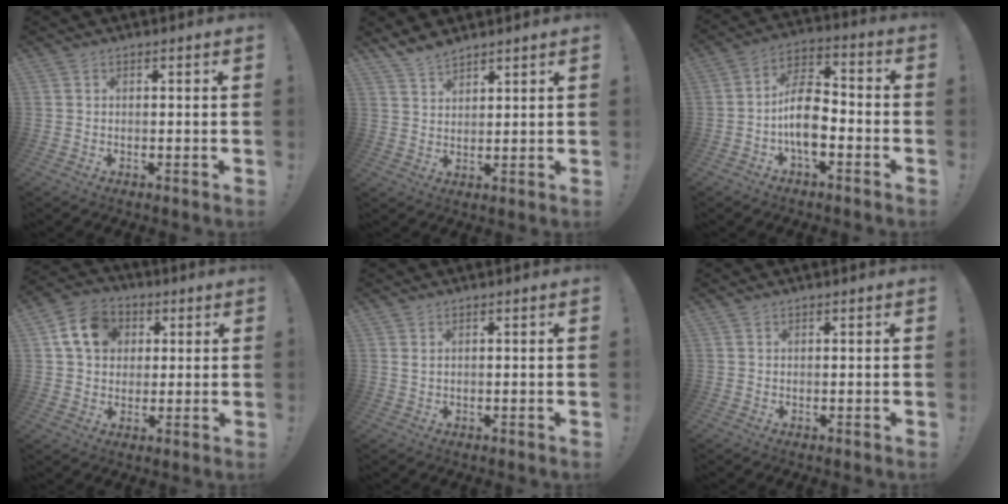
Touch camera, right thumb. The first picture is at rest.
{"total": 5.3, "force": [4.8, 1.7, 1.6], "torque": [-0.033, -0.027, 0.091]}
{"total": 12.5, "force": [-3.6, 7.0, 9.7], "torque": [-0.182, 0.029, -0.061]}
{"total": 12.7, "force": [4.2, 10.3, 6.2], "torque": [-0.089, -0.001, 0.085]}
{"total": 1.6, "force": [0.9, 0.4, 1.3], "torque": [-0.021, -0.002, 0.015]}
{"total": 0.0}